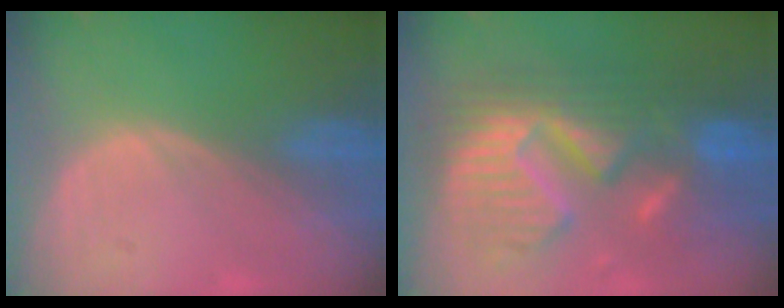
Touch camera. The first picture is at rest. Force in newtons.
{"total": 13.1, "press": 13.0, "slide": 1.4}